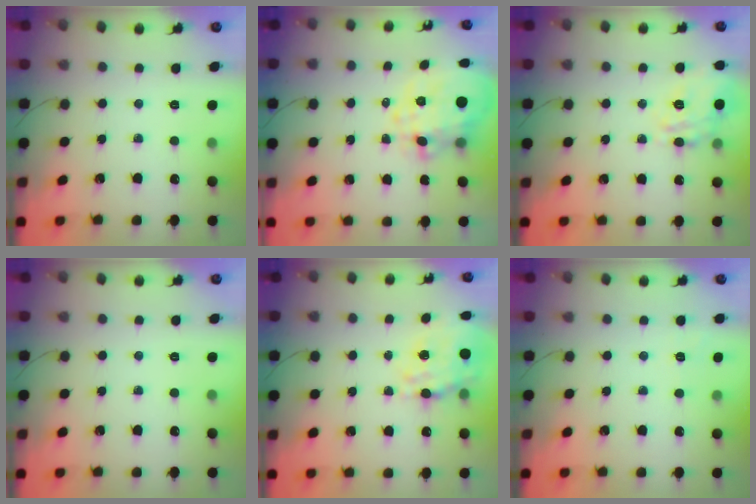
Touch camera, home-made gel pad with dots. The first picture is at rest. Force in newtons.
{"total": 11.1, "press": 10.8, "slide": 2.8}
{"total": 17.4, "press": 17.3, "slide": 1.9}
{"total": 0.0}
{"total": 14.5, "press": 13.9, "slide": 4.0}
{"total": 3.7, "press": 3.3, "slide": 1.8}